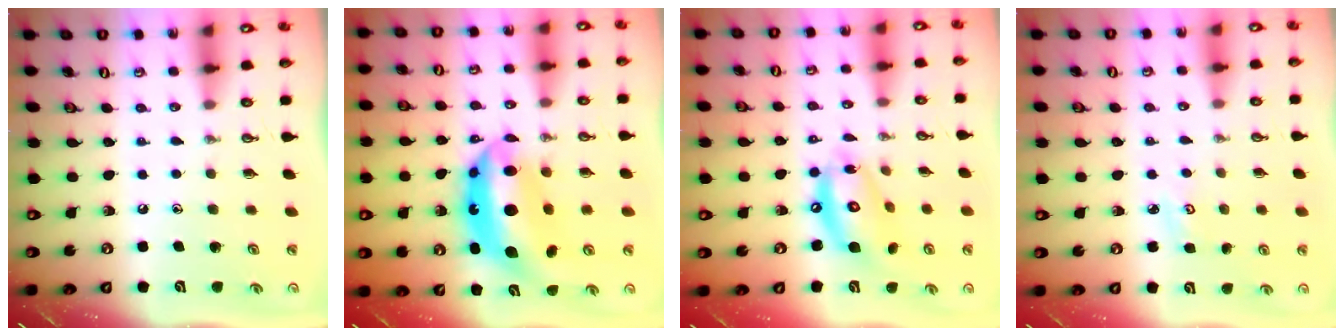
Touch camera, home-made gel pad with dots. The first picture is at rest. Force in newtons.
{"total": 16.6, "press": 16.6, "slide": 1.3}
{"total": 14.2, "press": 14.1, "slide": 1.2}
{"total": 2.8, "press": 2.8, "slide": 0.4}